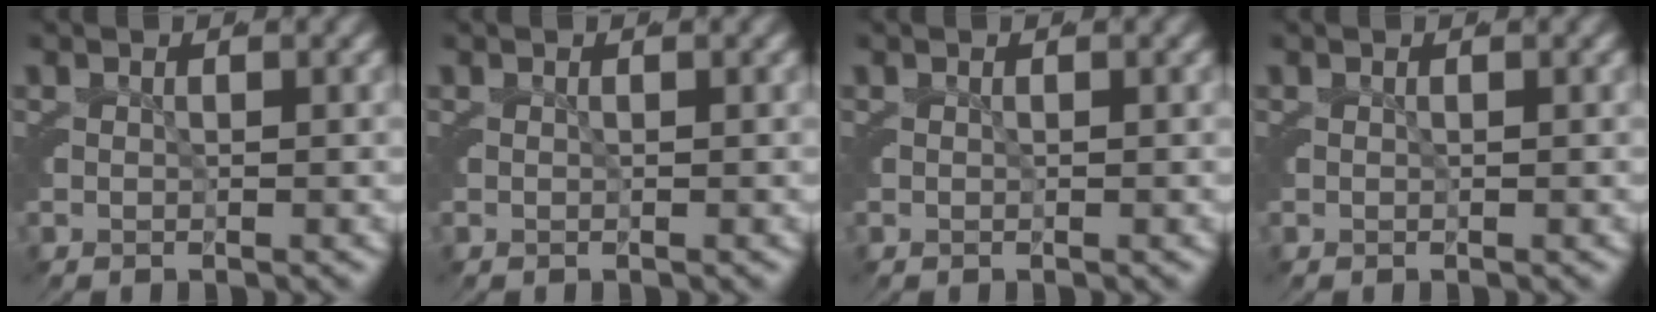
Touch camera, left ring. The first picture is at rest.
{"total": 0.0}
{"total": 0.0}
{"total": 0.0}